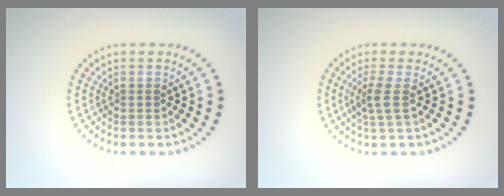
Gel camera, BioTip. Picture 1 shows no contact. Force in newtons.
{"total": 2.0, "press": 1.6, "slide": 1.3}